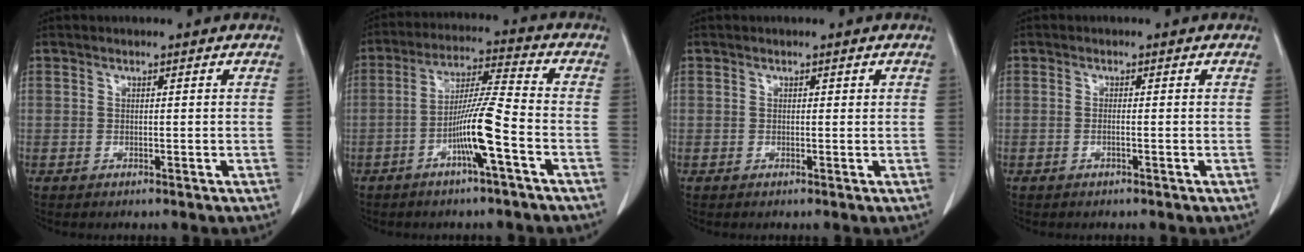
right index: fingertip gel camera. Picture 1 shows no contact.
{"total": 9.1, "force": [-3.6, -0.5, 8.4], "torque": [-0.166, 0.004, -0.068]}
{"total": 0.0}
{"total": 0.6, "force": [-0.2, -0.1, 0.5], "torque": [-0.012, 0.001, -0.004]}